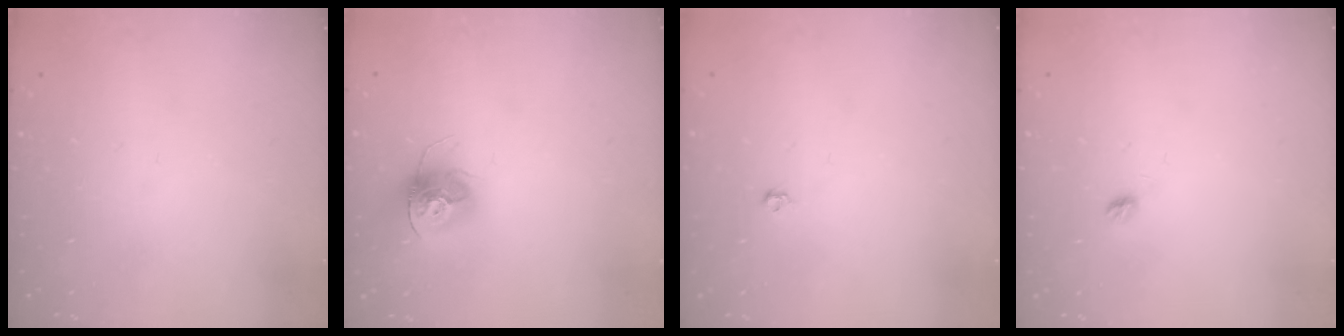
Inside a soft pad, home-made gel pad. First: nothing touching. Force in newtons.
{"total": 13.1, "press": 13.1, "slide": 0.7}
{"total": 4.0, "press": 3.9, "slide": 0.7}
{"total": 4.9, "press": 4.9, "slide": 0.5}